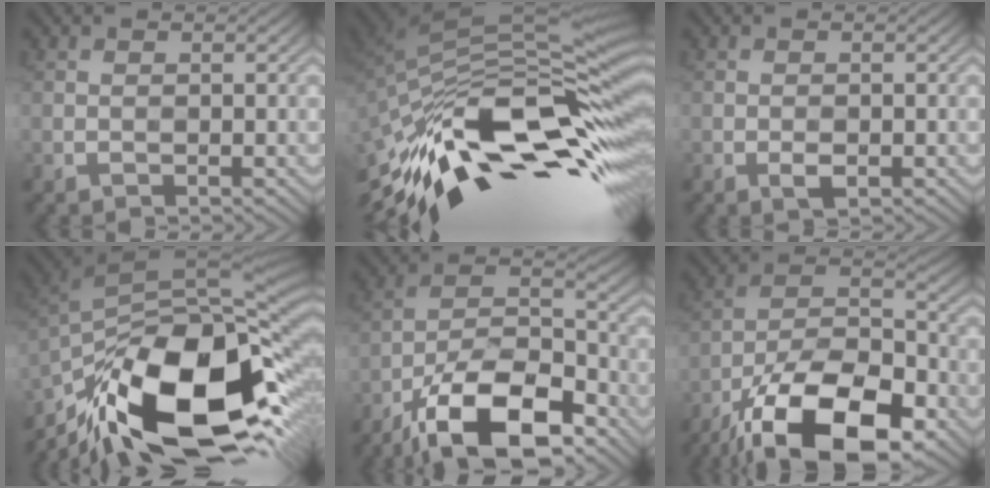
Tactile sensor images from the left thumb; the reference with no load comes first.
{"total": 17.2, "force": [-8.3, 5.5, 14.1], "torque": [-0.290, 0.003, -0.155]}
{"total": 1.5, "force": [-0.6, 0.6, 1.1], "torque": [-0.020, -0.002, -0.012]}
{"total": 18.9, "force": [-8.8, 7.9, 14.7], "torque": [-0.298, -0.006, -0.155]}
{"total": 18.1, "force": [-12.1, 7.3, 11.3], "torque": [-0.201, -0.021, -0.212]}
{"total": 20.1, "force": [-13.0, 8.3, 13.0], "torque": [-0.241, -0.037, -0.219]}